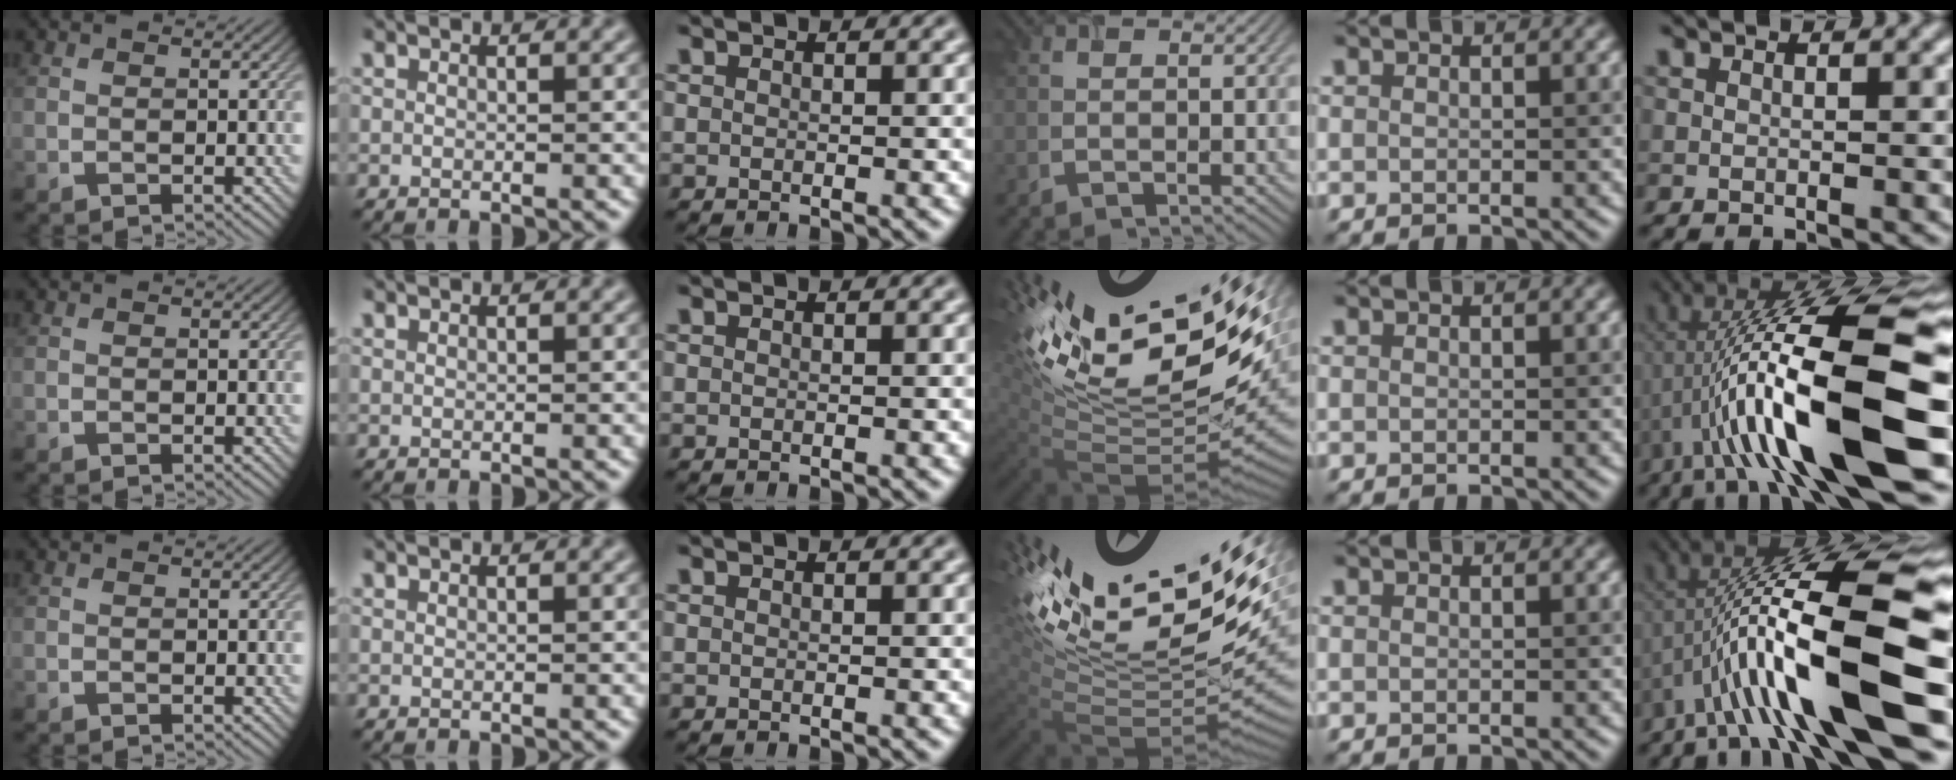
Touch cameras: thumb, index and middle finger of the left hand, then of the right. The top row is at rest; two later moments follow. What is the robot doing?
{"motion": "screw", "object": "timer"}